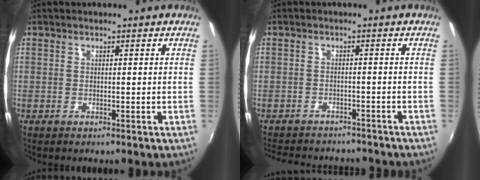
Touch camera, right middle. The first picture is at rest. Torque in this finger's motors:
{"motor_torque": [-0.08, -0.28, -0.41, -0.20]}